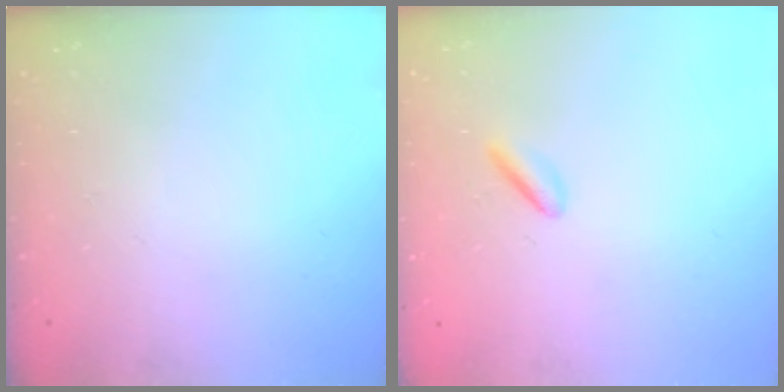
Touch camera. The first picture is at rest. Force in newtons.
{"total": 1.8, "press": 1.6, "slide": 0.8}